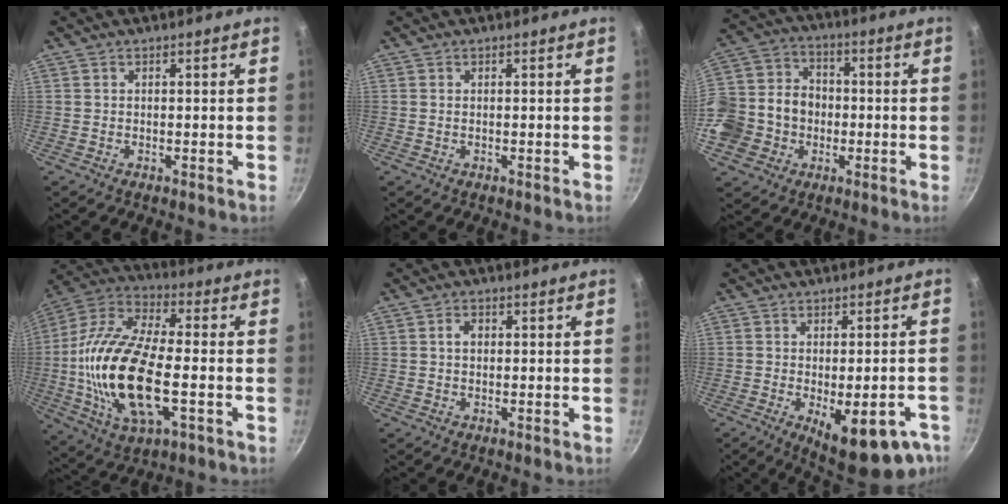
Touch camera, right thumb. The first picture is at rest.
{"total": 0.0}
{"total": 17.3, "force": [-3.5, 14.8, 8.2], "torque": [-0.164, 0.042, -0.064]}
{"total": 22.7, "force": [-3.3, 10.0, 20.2], "torque": [-0.398, 0.019, -0.074]}
{"total": 2.1, "force": [0.3, 1.6, 1.4], "torque": [-0.017, 0.005, 0.004]}
{"total": 15.8, "force": [-6.7, 6.1, 12.9], "torque": [-0.136, 0.000, -0.077]}